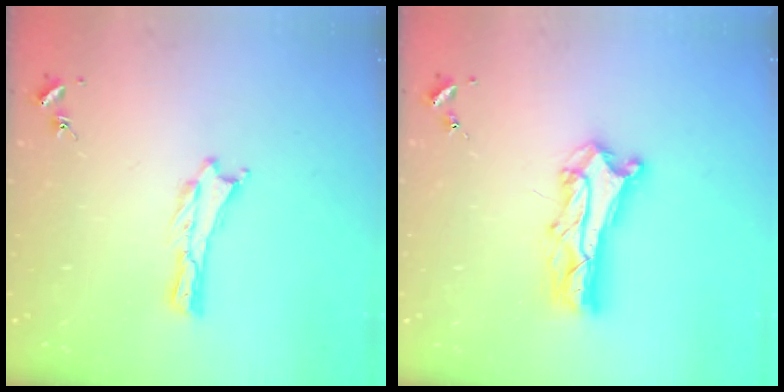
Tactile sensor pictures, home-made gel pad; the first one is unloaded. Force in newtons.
{"total": 8.3, "press": 8.3, "slide": 0.7}